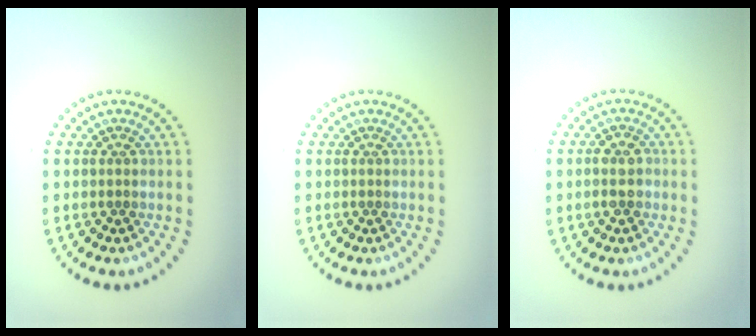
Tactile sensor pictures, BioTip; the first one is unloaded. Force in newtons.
{"total": 0.0}
{"total": 2.3, "press": 2.2, "slide": 0.8}